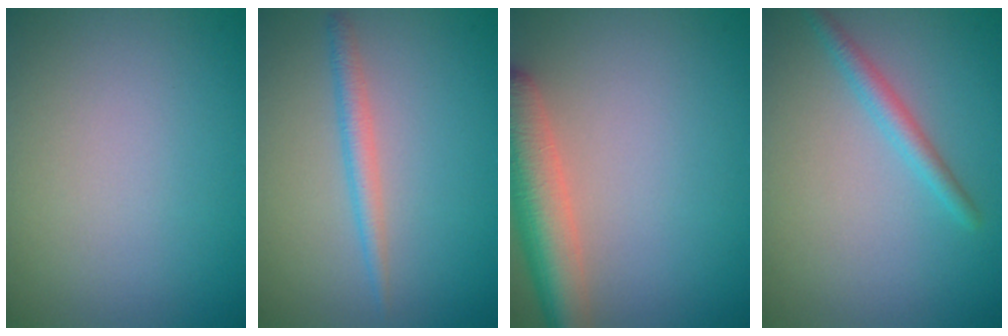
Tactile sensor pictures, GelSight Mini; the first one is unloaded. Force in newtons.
{"total": 1.8, "press": 1.8, "slide": 0.0}
{"total": 5.7, "press": 5.6, "slide": 0.3}
{"total": 1.9, "press": 1.9, "slide": 0.2}